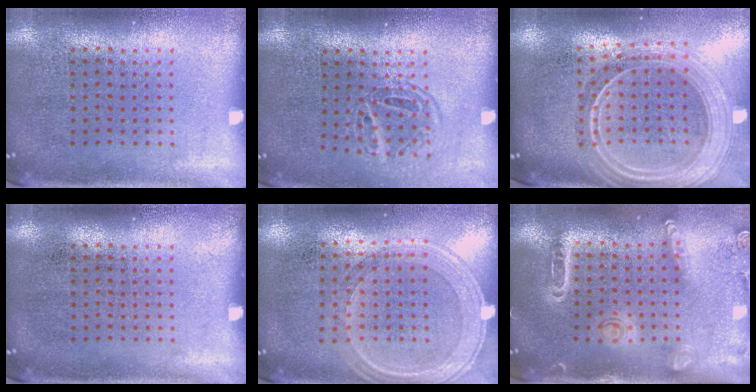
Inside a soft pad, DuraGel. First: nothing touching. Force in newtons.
{"total": 1.6, "press": 1.2, "slide": 1.1}
{"total": 2.6, "press": 2.2, "slide": 1.4}
{"total": 0.0}
{"total": 1.3, "press": 1.3, "slide": 0.3}
{"total": 1.5, "press": 1.5, "slide": 0.4}